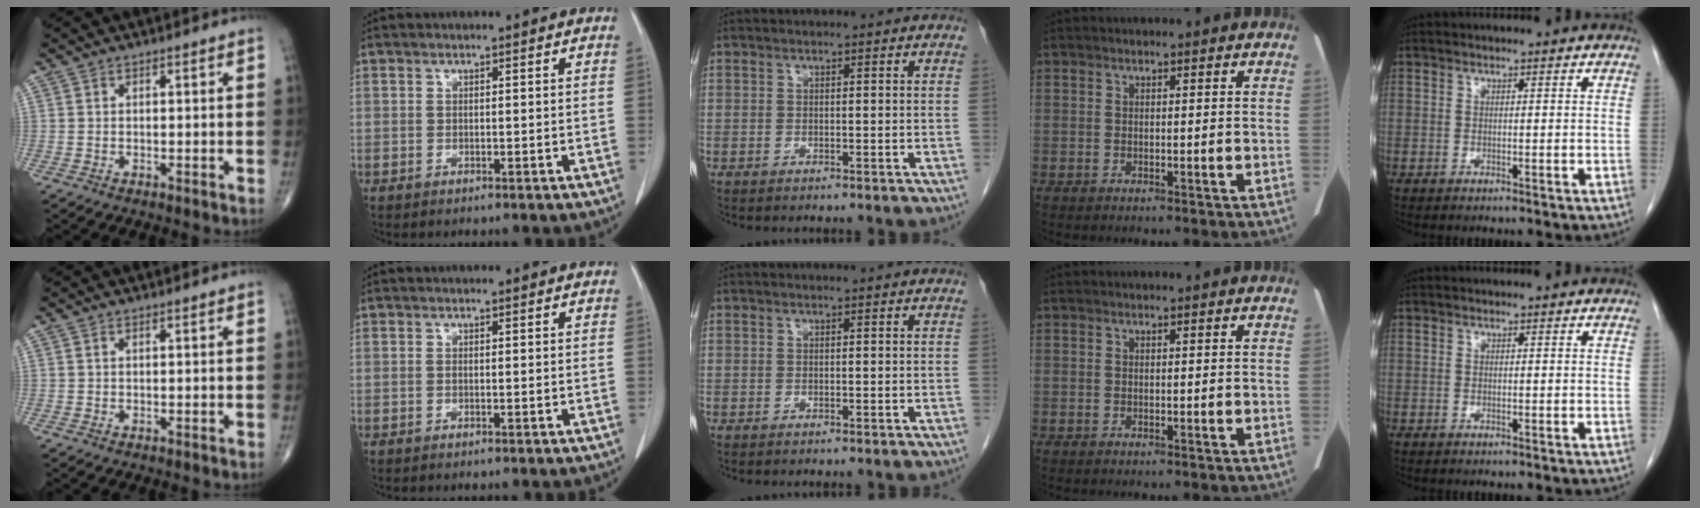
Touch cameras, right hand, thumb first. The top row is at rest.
{}